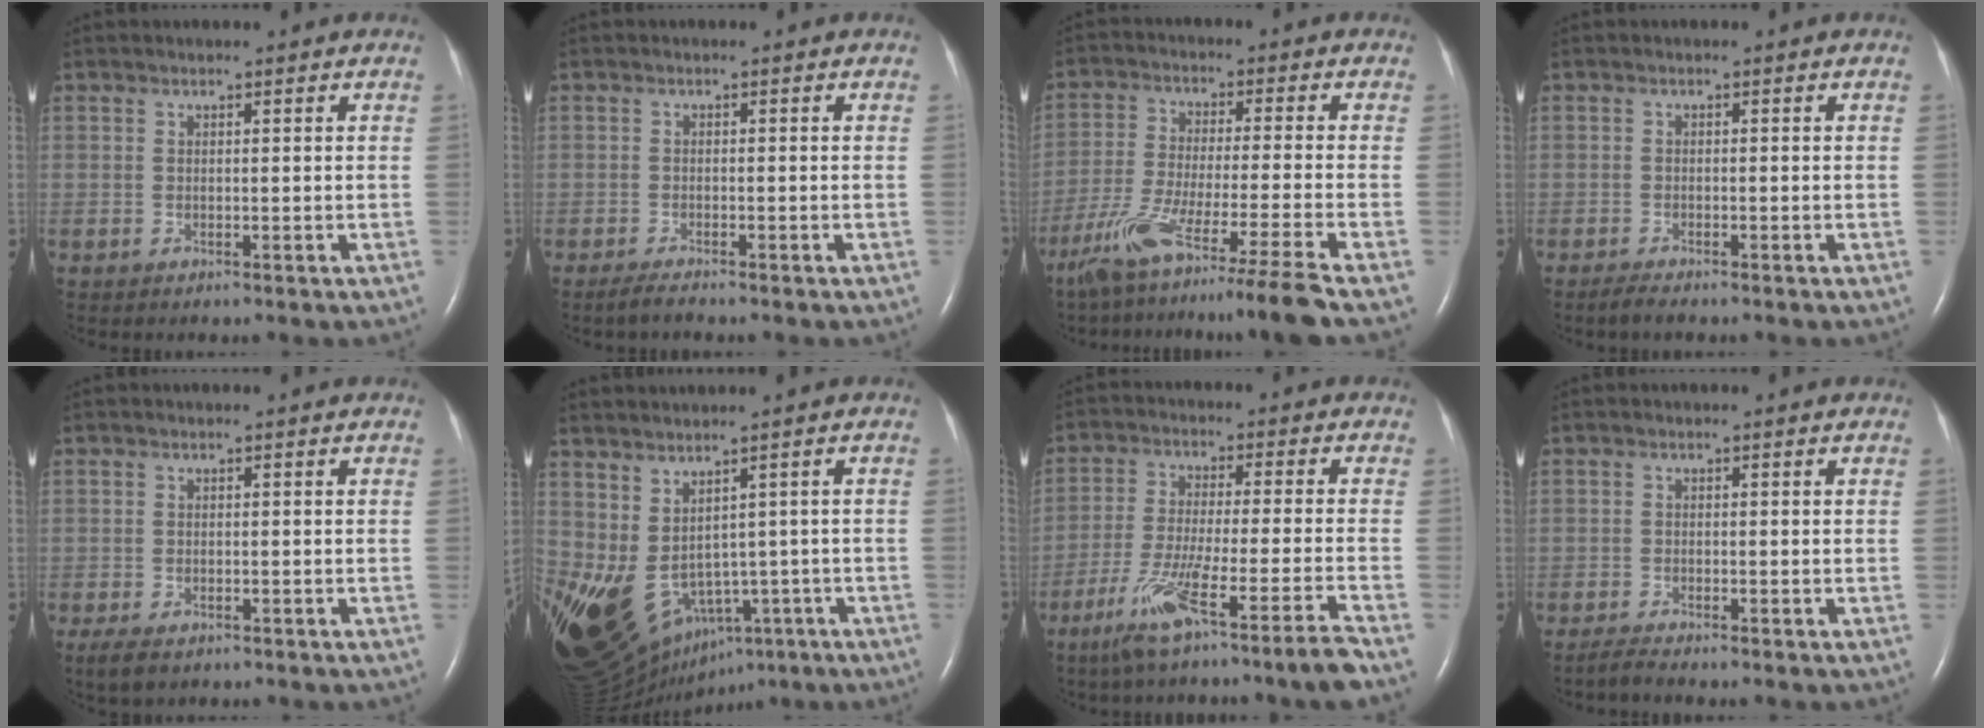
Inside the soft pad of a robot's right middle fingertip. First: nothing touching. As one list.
[{"total": 1.8, "force": [-1.6, 0.0, 0.9], "torque": [-0.031, -0.007, -0.031]}, {"total": 13.7, "force": [-10.5, -2.7, 8.4], "torque": [-0.138, -0.054, -0.172]}, {"total": 1.7, "force": [-1.4, 0.1, 0.9], "torque": [-0.031, -0.007, -0.028]}, {"total": 3.6, "force": [-2.4, 1.6, 2.0], "torque": [-0.042, -0.009, -0.035]}, {"total": 22.5, "force": [-9.3, 14.1, 14.9], "torque": [-0.333, -0.039, -0.116]}, {"total": 12.6, "force": [-8.7, -2.1, 8.9], "torque": [-0.154, -0.037, -0.147]}, {"total": 1.8, "force": [-1.6, -0.2, 0.6], "torque": [-0.026, -0.008, -0.034]}]